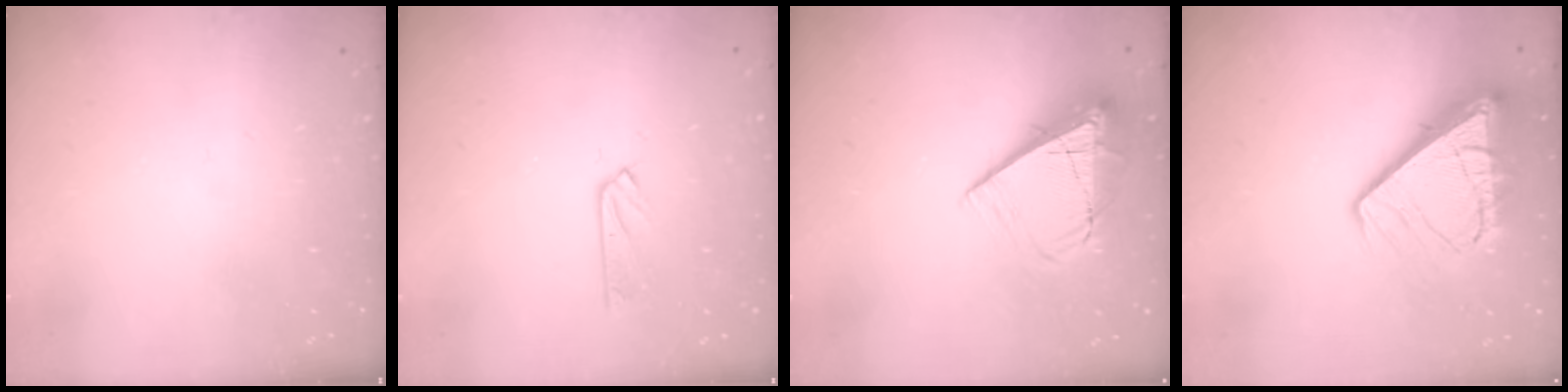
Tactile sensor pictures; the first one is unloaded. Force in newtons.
{"total": 2.6, "press": 2.5, "slide": 0.3}
{"total": 12.0, "press": 11.9, "slide": 0.8}
{"total": 16.5, "press": 16.4, "slide": 2.2}